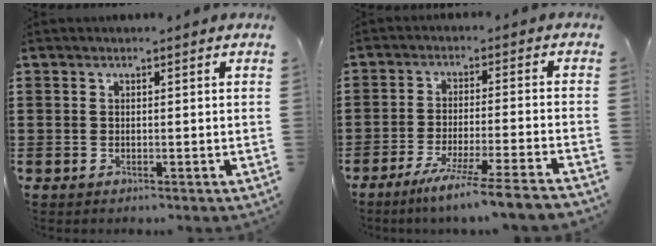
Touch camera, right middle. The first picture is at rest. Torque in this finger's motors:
{"motor_torque": [1.83, -0.31, 0.37, 0.06]}